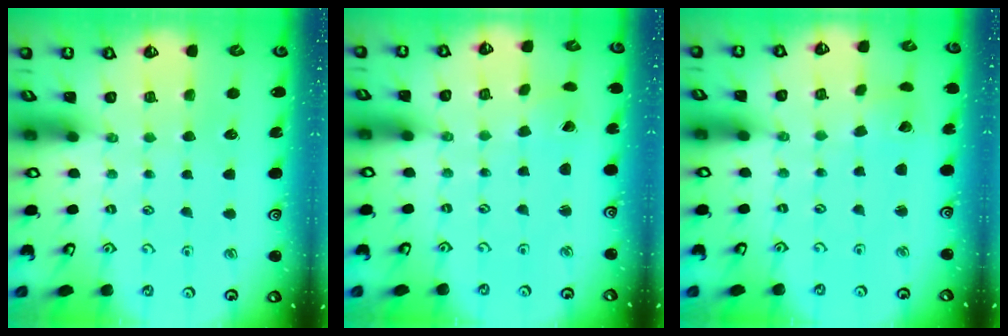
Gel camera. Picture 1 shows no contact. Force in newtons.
{"total": 0.0}
{"total": 3.0, "press": 3.0, "slide": 0.2}